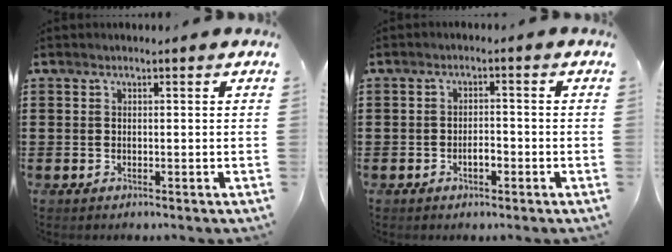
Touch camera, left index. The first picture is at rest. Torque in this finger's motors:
{"motor_torque": [0.08, 0.06, 0.08, 0.02]}